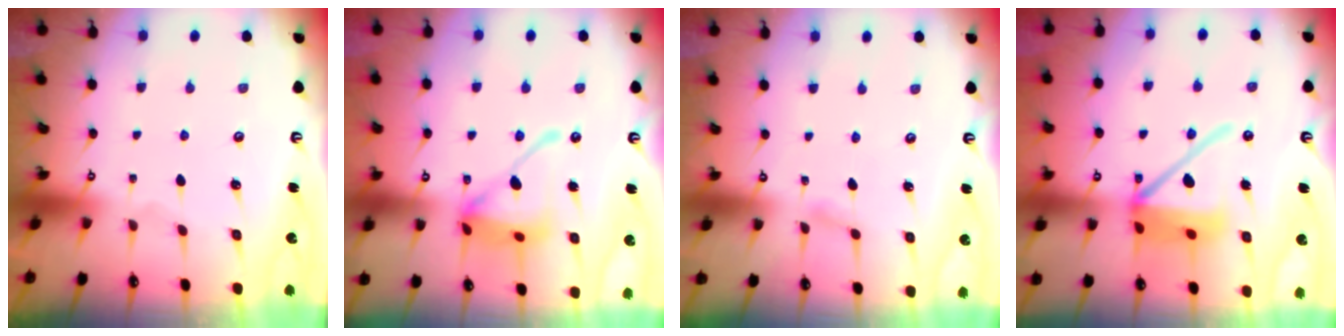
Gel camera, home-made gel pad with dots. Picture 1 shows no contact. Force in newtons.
{"total": 16.1, "press": 16.0, "slide": 1.6}
{"total": 4.4, "press": 4.4, "slide": 0.5}
{"total": 14.8, "press": 14.6, "slide": 2.4}